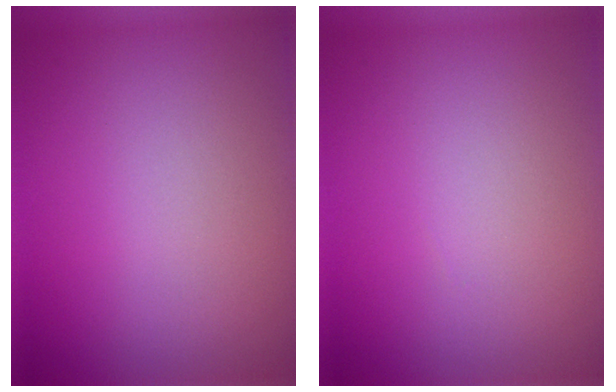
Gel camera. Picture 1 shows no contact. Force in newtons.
{"total": 0.0}